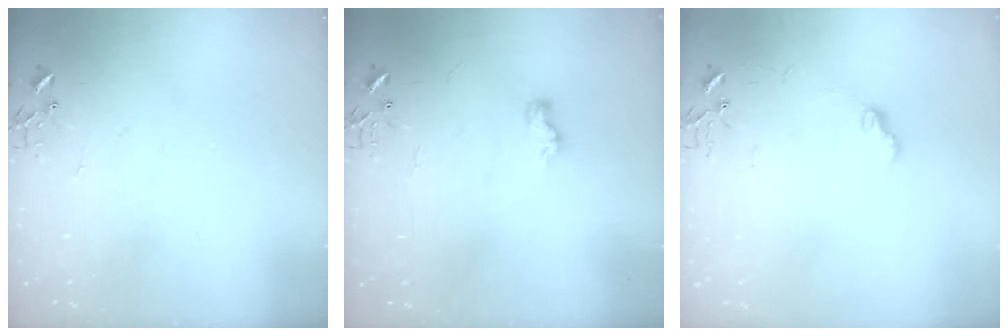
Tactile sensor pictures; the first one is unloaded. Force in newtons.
{"total": 6.4, "press": 6.4, "slide": 0.3}
{"total": 6.9, "press": 6.9, "slide": 0.7}